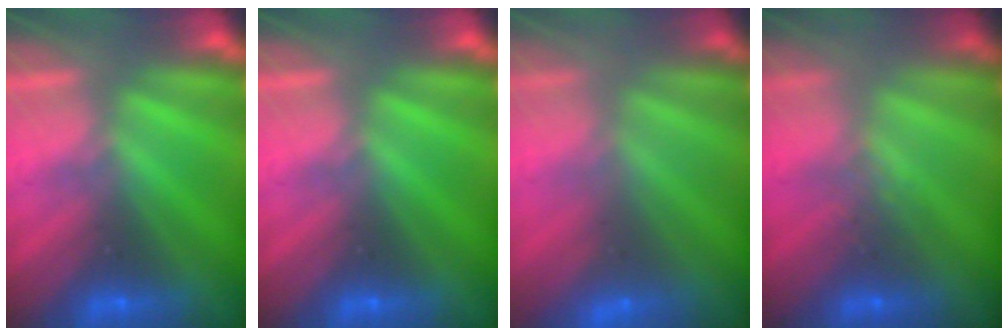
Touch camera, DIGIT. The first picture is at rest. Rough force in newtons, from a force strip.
{"total": 0.0}
{"total": 3.0}
{"total": 2.6}